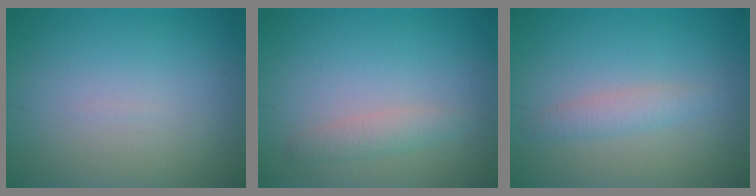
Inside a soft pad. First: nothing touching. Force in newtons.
{"total": 1.6, "press": 1.6, "slide": 0.0}
{"total": 1.7, "press": 1.7, "slide": 0.1}